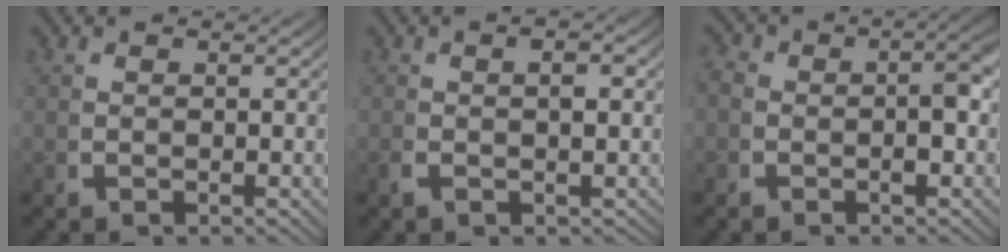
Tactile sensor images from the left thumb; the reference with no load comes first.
{"total": 2.1, "force": [-0.3, 1.1, 1.7], "torque": [-0.032, -0.002, -0.003]}
{"total": 3.2, "force": [-0.4, 1.9, 2.6], "torque": [-0.036, 0.003, -0.013]}